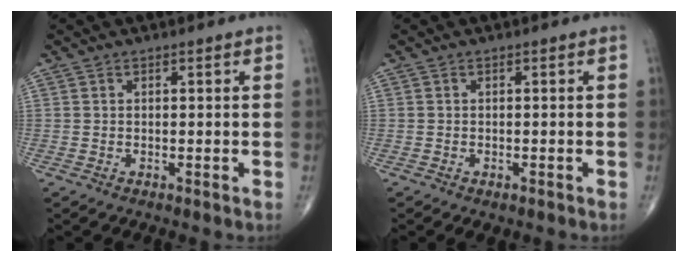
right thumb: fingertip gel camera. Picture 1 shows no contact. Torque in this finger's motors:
{"motor_torque": [1.27, 0.34, 0.23, -0.46, 0.03]}